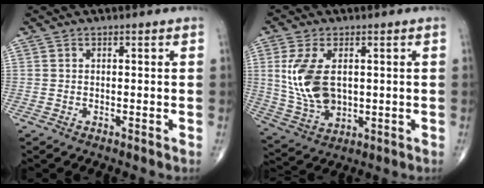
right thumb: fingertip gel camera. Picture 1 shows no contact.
{"total": 9.5, "force": [1.4, 5.5, 7.6], "torque": [-0.157, -0.011, 0.040]}